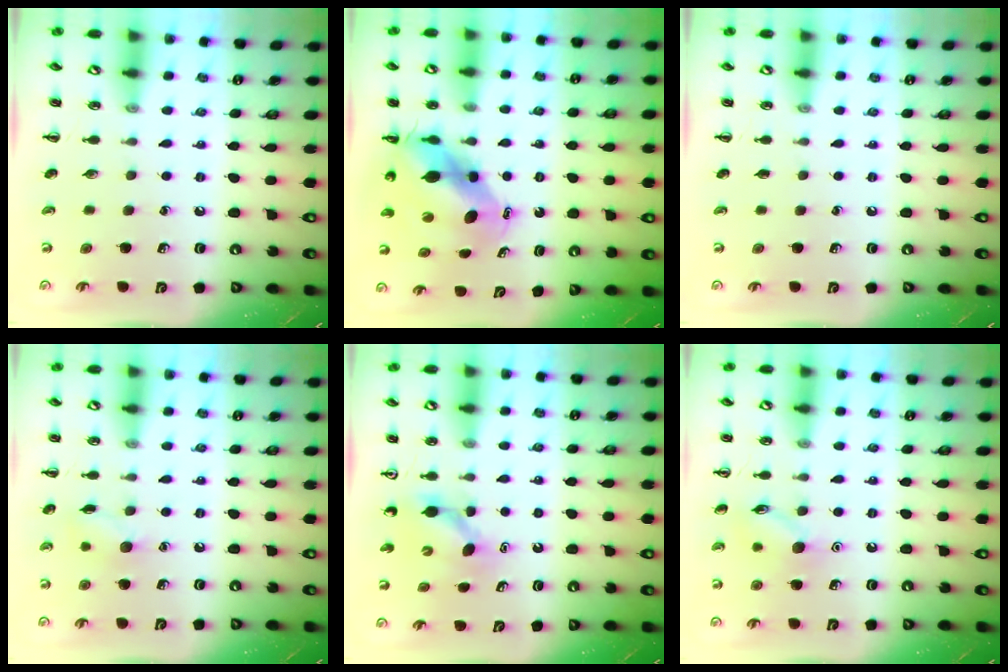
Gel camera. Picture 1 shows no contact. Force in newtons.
{"total": 9.6, "press": 9.2, "slide": 2.9}
{"total": 0.0}
{"total": 6.9, "press": 6.9, "slide": 0.8}
{"total": 3.7, "press": 3.6, "slide": 0.8}
{"total": 8.7, "press": 8.7, "slide": 0.5}